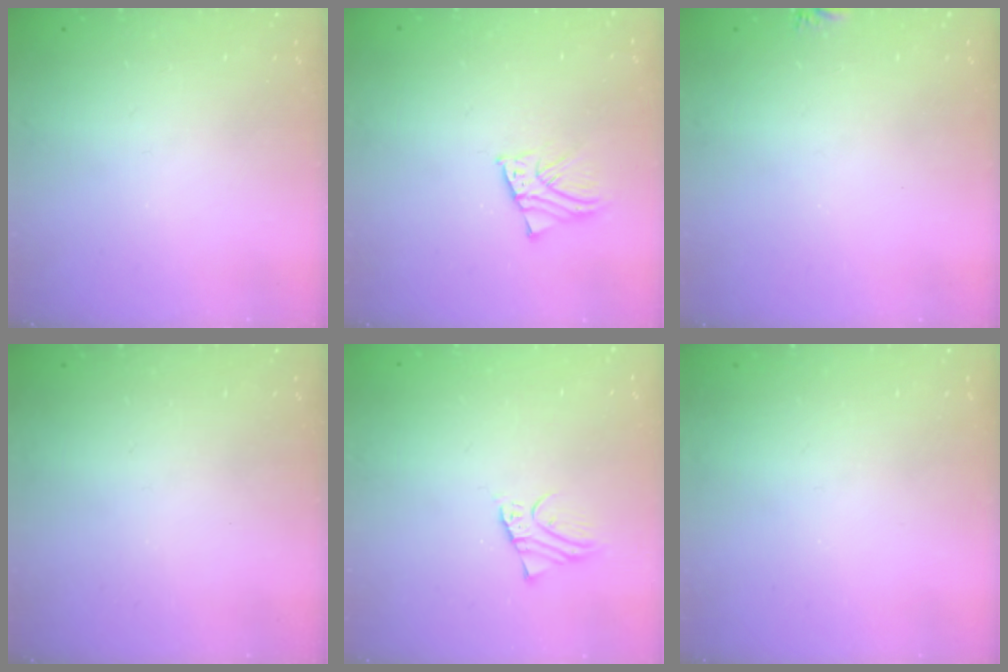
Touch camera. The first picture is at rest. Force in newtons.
{"total": 2.3, "press": 2.3, "slide": 0.1}
{"total": 5.0, "press": 4.9, "slide": 0.6}
{"total": 0.0}
{"total": 2.1, "press": 2.1, "slide": 0.2}
{"total": 0.0}